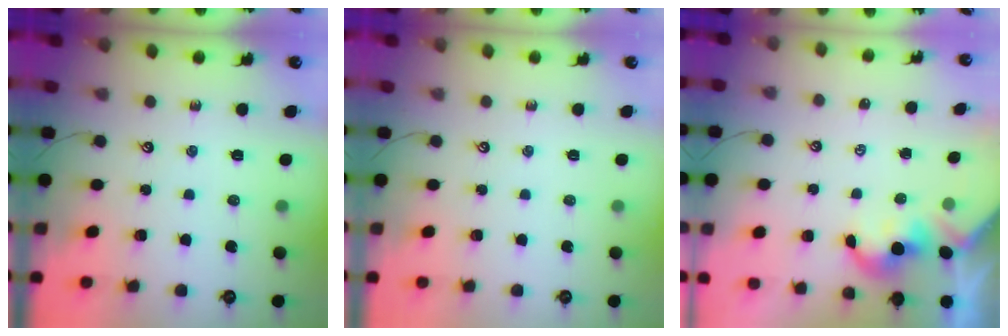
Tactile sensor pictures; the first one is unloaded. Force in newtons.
{"total": 0.0}
{"total": 1.9, "press": 1.9, "slide": 0.2}